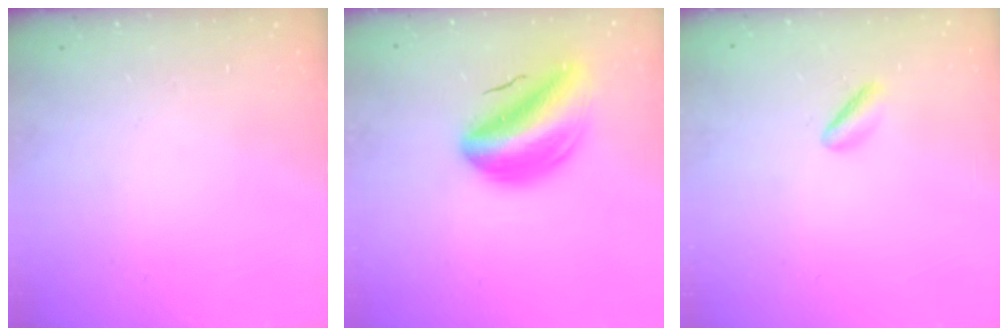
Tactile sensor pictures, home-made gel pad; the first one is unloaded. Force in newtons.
{"total": 11.6, "press": 11.1, "slide": 3.3}
{"total": 2.5, "press": 2.3, "slide": 1.1}